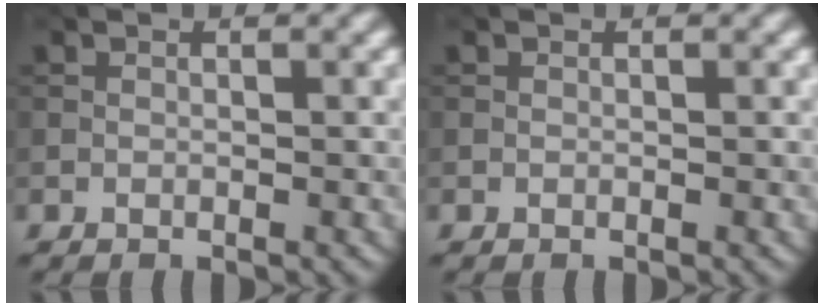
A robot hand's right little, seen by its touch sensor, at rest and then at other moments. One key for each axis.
{"total": 0.0}